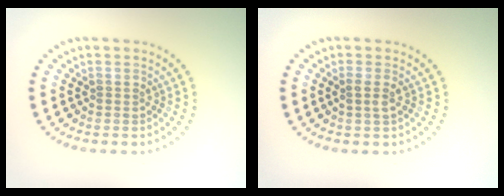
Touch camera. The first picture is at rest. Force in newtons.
{"total": 0.9, "press": 0.8, "slide": 0.4}